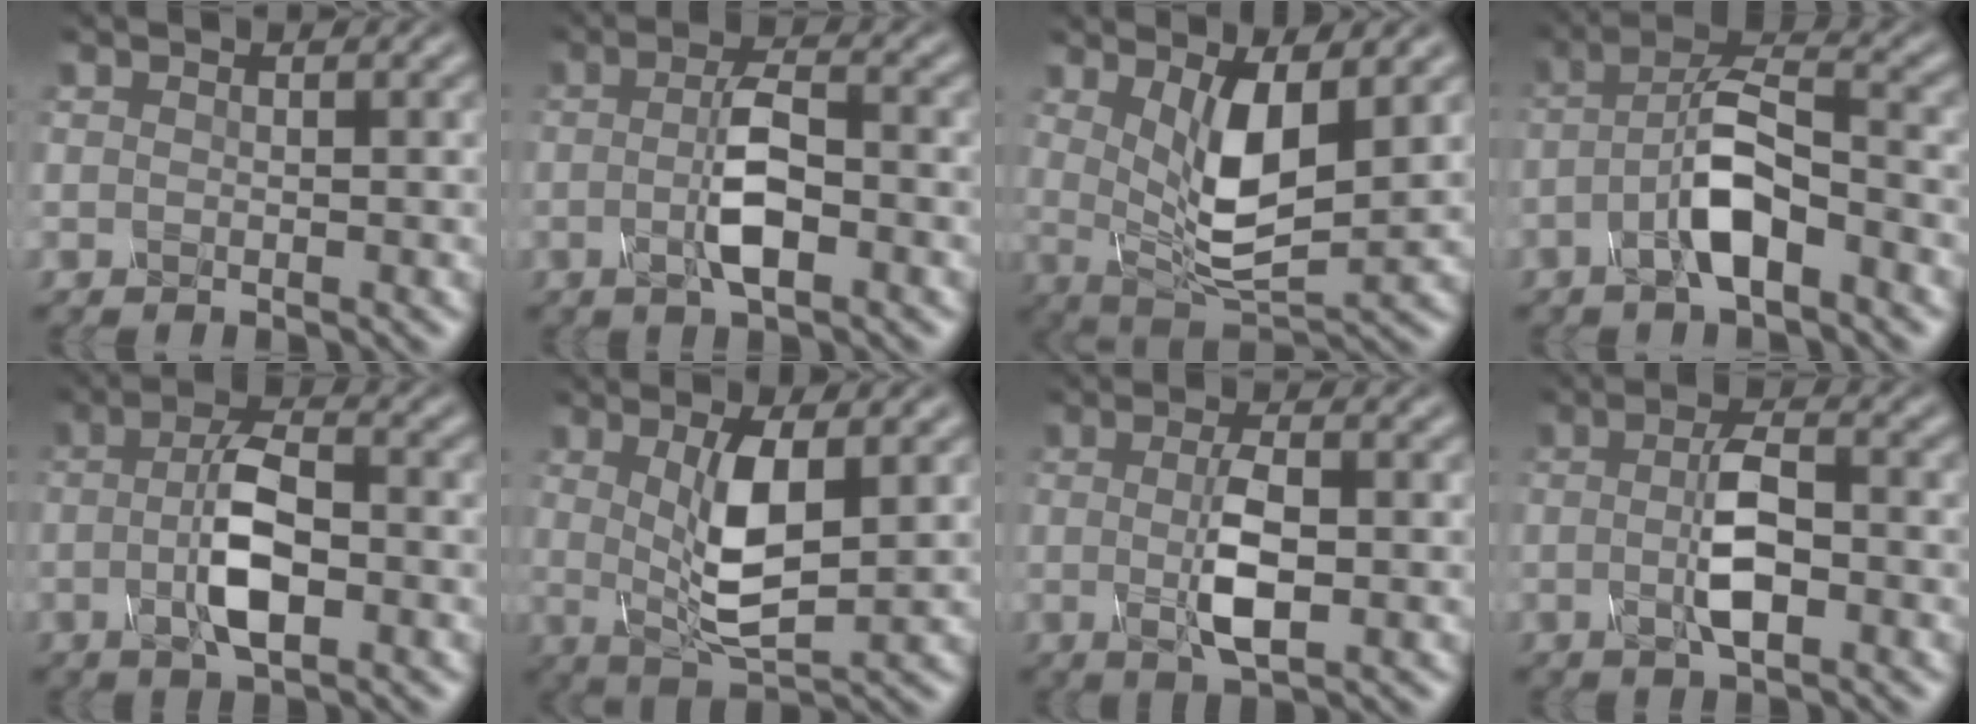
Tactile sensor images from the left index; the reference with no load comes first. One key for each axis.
{"total": 3.6, "fx": -0.8, "fy": 0.8, "fz": 3.4, "tx": -0.068, "ty": 0.008, "tz": -0.021}
{"total": 5.7, "fx": 1.6, "fy": 1.8, "fz": 5.1, "tx": -0.098, "ty": -0.011, "tz": 0.034}
{"total": 5.0, "fx": -2.6, "fy": 1.3, "fz": 4.1, "tx": -0.085, "ty": 0.020, "tz": -0.053}
{"total": 4.7, "fx": -1.0, "fy": 1.5, "fz": 4.4, "tx": -0.088, "ty": 0.008, "tz": -0.024}
{"total": 5.2, "fx": 1.0, "fy": 1.5, "fz": 4.9, "tx": -0.097, "ty": -0.004, "tz": 0.022}
{"total": 3.7, "fx": -0.1, "fy": 1.0, "fz": 3.6, "tx": -0.076, "ty": -0.002, "tz": -0.001}
{"total": 3.4, "fx": -0.5, "fy": 0.8, "fz": 3.3, "tx": -0.067, "ty": 0.005, "tz": -0.014}